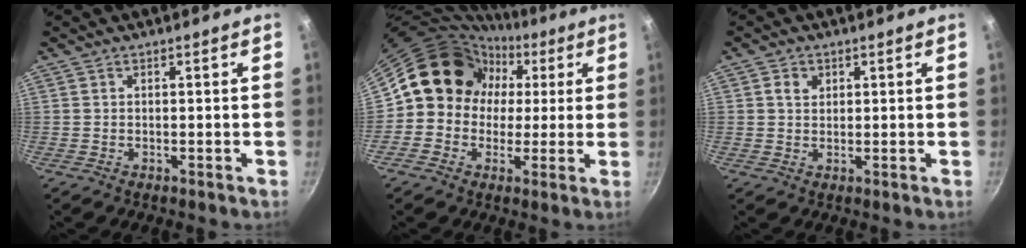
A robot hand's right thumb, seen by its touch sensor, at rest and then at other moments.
{"total": 12.2, "force": [2.2, 11.4, 3.9], "torque": [-0.011, 0.020, 0.015]}
{"total": 2.6, "force": [0.9, 2.1, 1.1], "torque": [-0.010, 0.002, 0.013]}